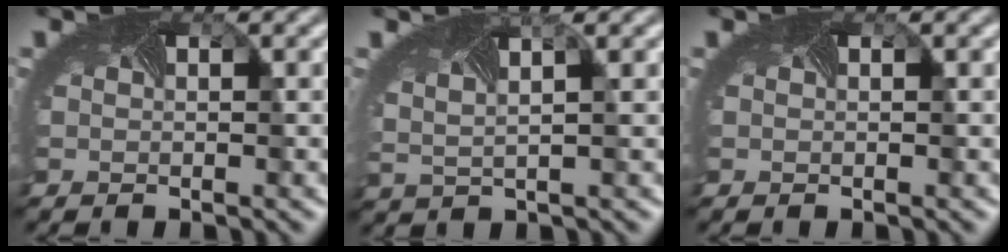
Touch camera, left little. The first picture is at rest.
{"total": 2.9, "force": [1.9, 1.1, 1.9], "torque": [-0.043, 0.009, 0.036]}
{"total": 0.0}